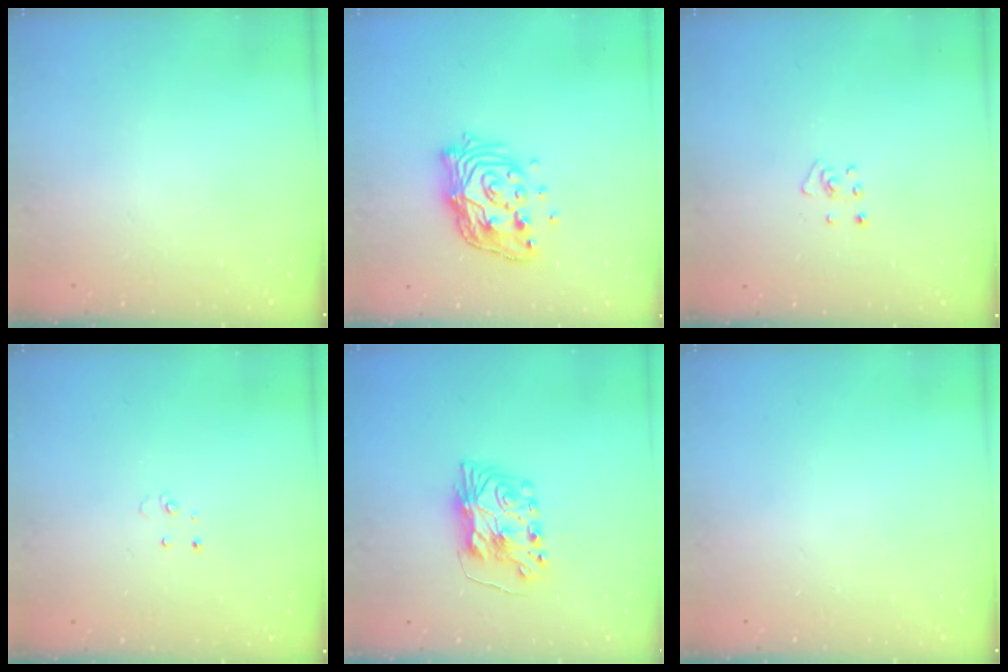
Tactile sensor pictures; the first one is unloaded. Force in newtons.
{"total": 14.4, "press": 14.3, "slide": 1.0}
{"total": 3.6, "press": 3.6, "slide": 0.2}
{"total": 2.5, "press": 2.5, "slide": 0.2}
{"total": 8.2, "press": 8.2, "slide": 0.6}
{"total": 0.0}